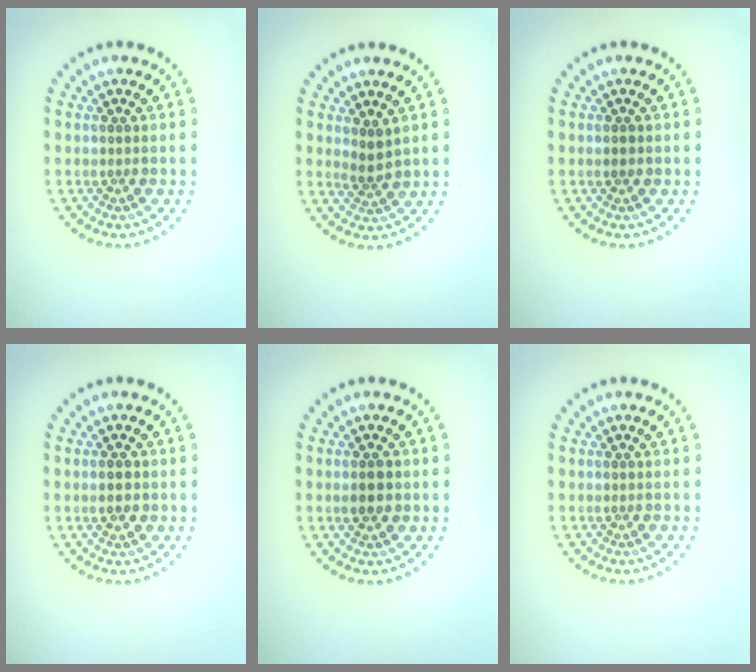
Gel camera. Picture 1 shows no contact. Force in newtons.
{"total": 1.7, "press": 1.3, "slide": 1.1}
{"total": 0.9, "press": 0.9, "slide": 0.0}
{"total": 2.1, "press": 2.1, "slide": 0.1}
{"total": 2.2, "press": 2.2, "slide": 0.2}
{"total": 0.0}